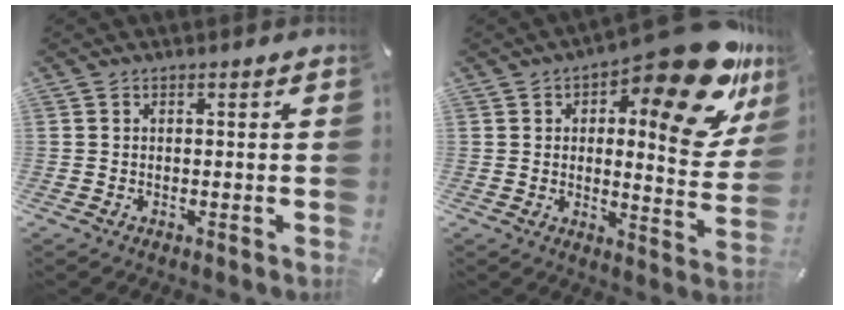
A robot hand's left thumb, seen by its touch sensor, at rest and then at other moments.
{"total": 22.3, "force": [12.7, 7.9, 16.5], "torque": [-0.203, -0.105, 0.201]}